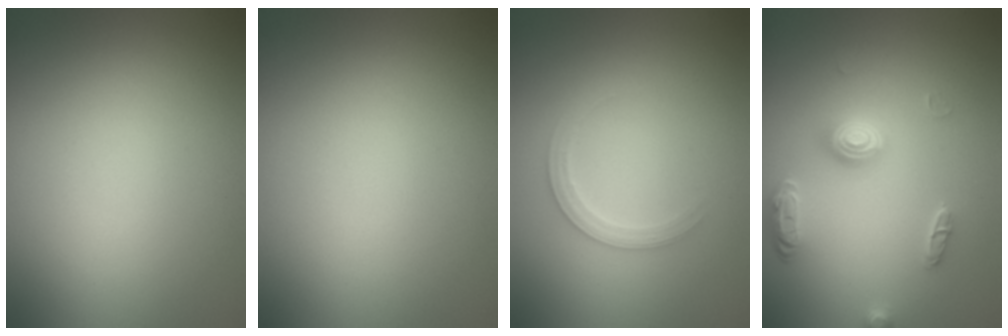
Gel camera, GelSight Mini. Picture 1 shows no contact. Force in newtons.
{"total": 0.0}
{"total": 1.9, "press": 1.9, "slide": 0.2}
{"total": 2.6, "press": 2.2, "slide": 1.5}